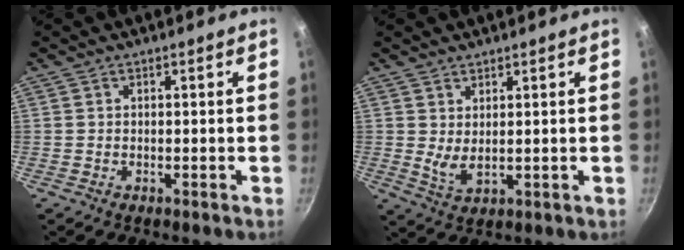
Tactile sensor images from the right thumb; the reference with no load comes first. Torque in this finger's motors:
{"motor_torque": [0.68, 0.58, 0.56, -0.05, 0.04]}